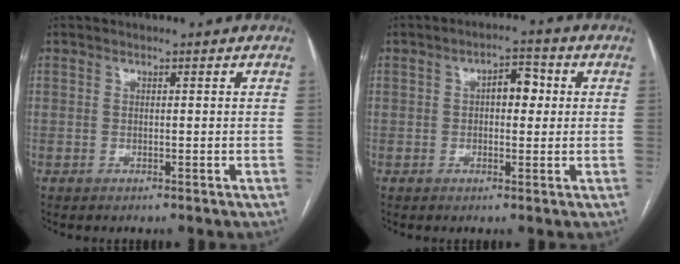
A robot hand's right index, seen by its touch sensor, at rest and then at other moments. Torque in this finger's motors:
{"motor_torque": [0.63, 0.10, 0.08, 0.06]}